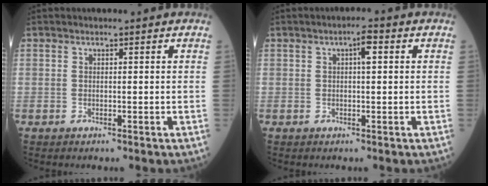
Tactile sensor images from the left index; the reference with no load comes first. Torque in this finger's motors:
{"motor_torque": [0.55, -0.53, 0.08, 0.04]}